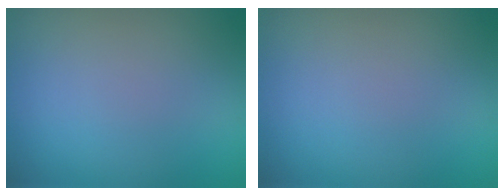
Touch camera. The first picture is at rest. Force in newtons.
{"total": 0.0}